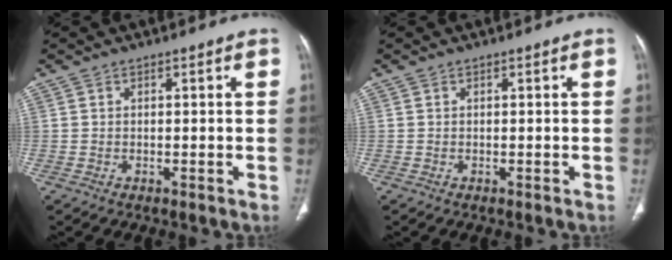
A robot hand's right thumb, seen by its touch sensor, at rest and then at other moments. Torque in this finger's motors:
{"motor_torque": [0.24, 0.07, 0.14, -0.14, 0.02]}